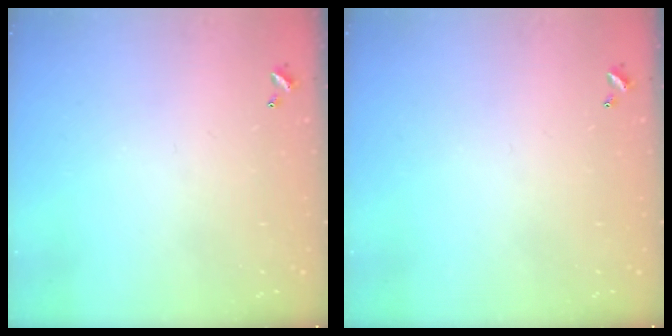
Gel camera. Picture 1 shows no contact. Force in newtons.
{"total": 0.0}